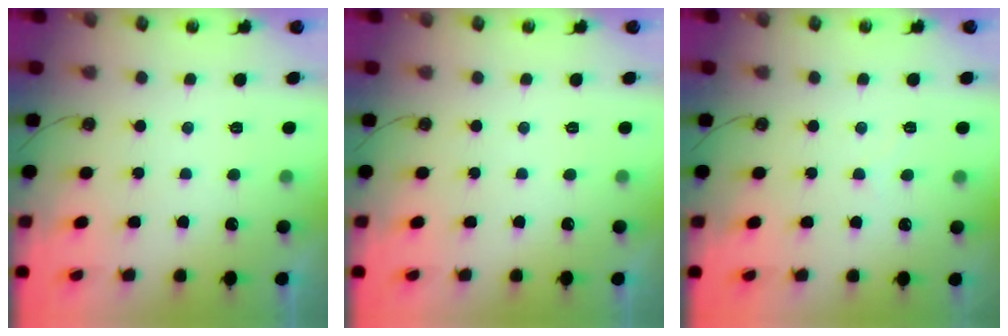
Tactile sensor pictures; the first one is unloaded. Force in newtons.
{"total": 0.0}
{"total": 2.8, "press": 2.8, "slide": 0.5}